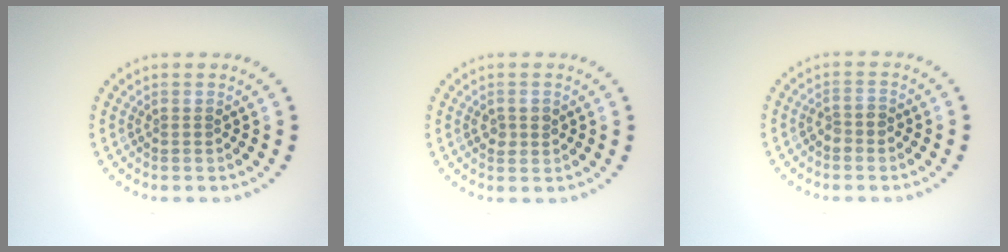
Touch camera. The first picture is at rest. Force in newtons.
{"total": 1.4, "press": 1.4, "slide": 0.1}
{"total": 1.3, "press": 1.2, "slide": 0.6}